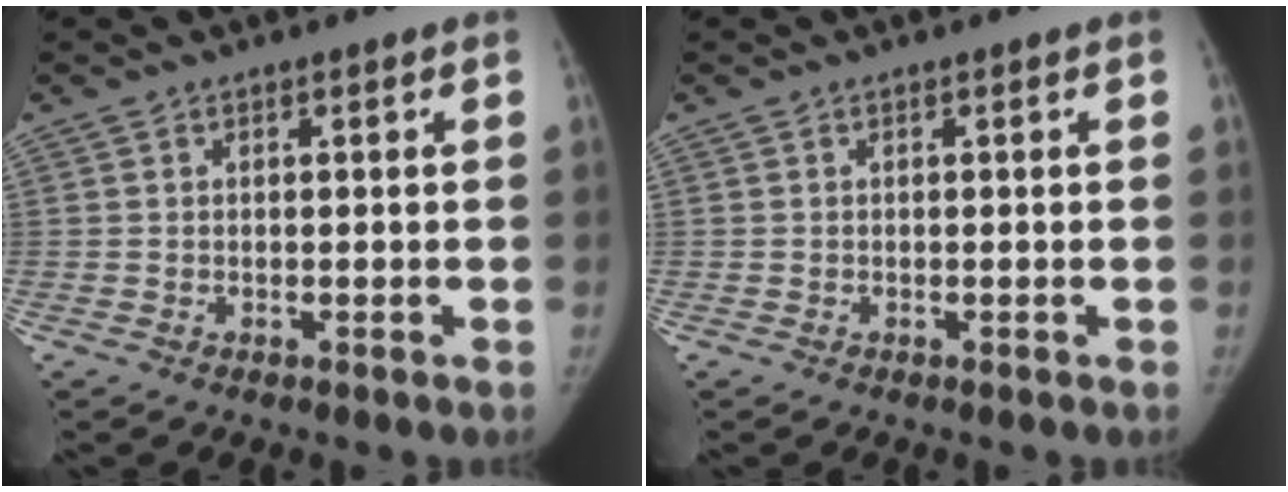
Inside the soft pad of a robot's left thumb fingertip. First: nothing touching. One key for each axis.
{"total": 0.0}